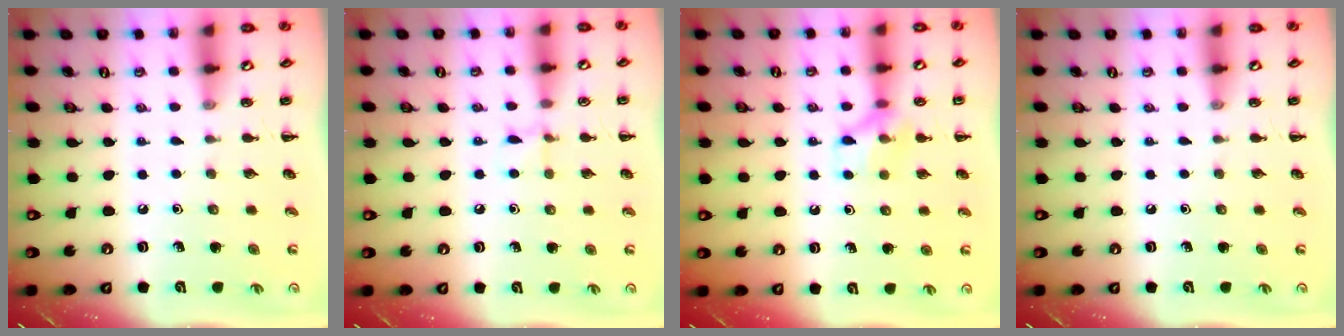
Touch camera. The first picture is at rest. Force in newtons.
{"total": 5.4, "press": 5.1, "slide": 1.9}
{"total": 9.6, "press": 9.5, "slide": 1.0}
{"total": 0.0}